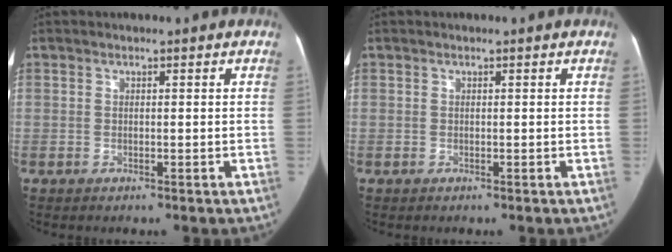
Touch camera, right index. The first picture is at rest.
{"total": 0.0}